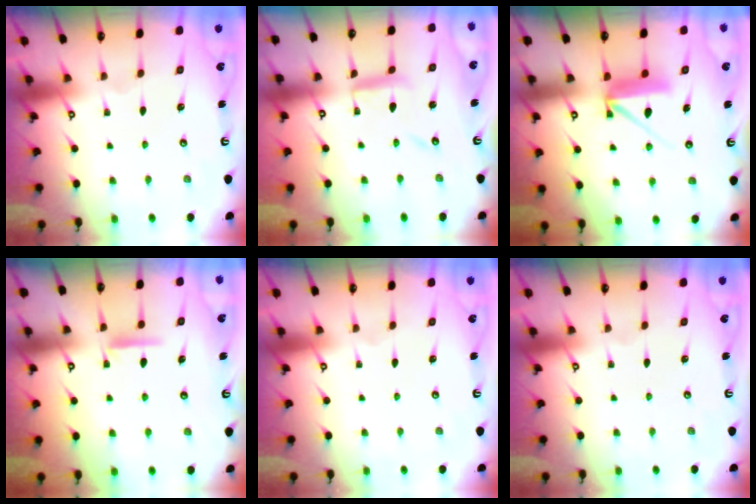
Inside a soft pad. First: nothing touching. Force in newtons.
{"total": 9.2, "press": 9.2, "slide": 0.6}
{"total": 7.1, "press": 7.1, "slide": 0.6}
{"total": 5.2, "press": 5.2, "slide": 0.5}
{"total": 0.0}
{"total": 0.0}